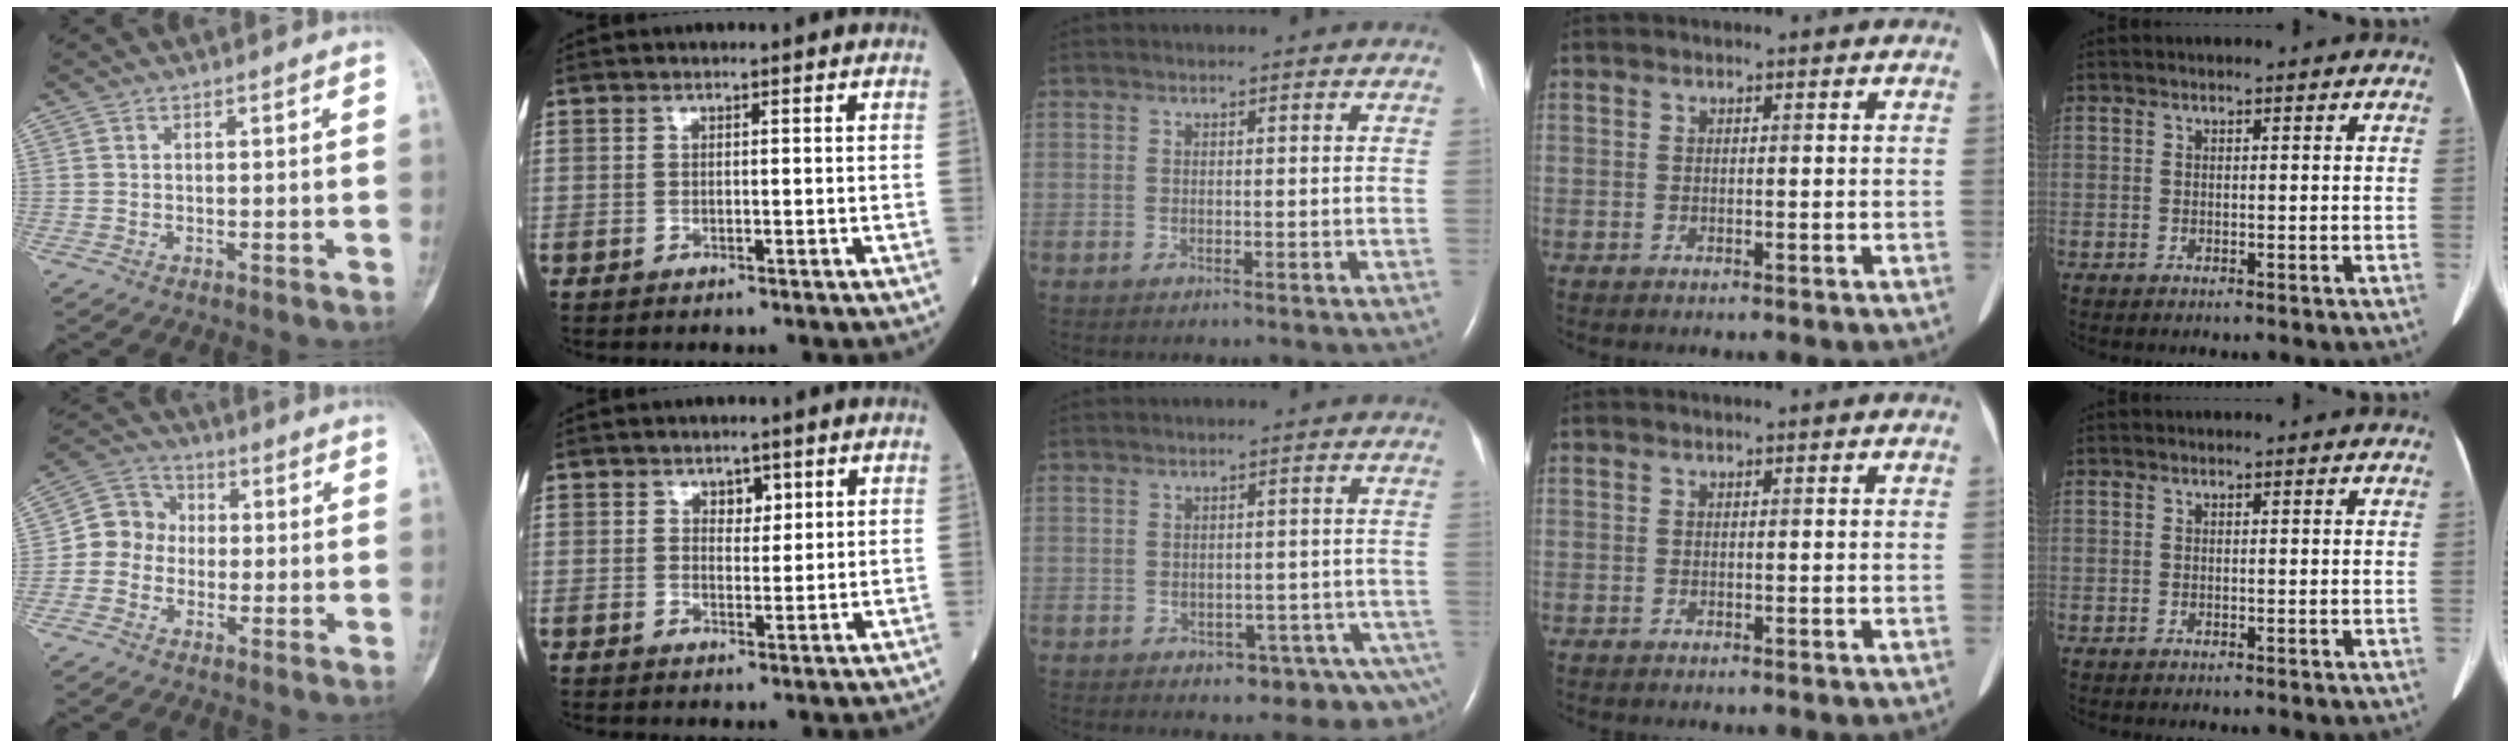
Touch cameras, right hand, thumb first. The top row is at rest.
{"thumb": {"total": 7.5, "force": [-0.8, 6.8, 3.1], "torque": [-0.027, 0.029, -0.033]}, "index": {"total": 2.2, "force": [1.2, 1.4, 1.2], "torque": [-0.010, 0.000, 0.018]}, "middle": {"total": 7.3, "force": [-4.5, 3.6, 4.4], "torque": [-0.039, 0.012, -0.056]}}